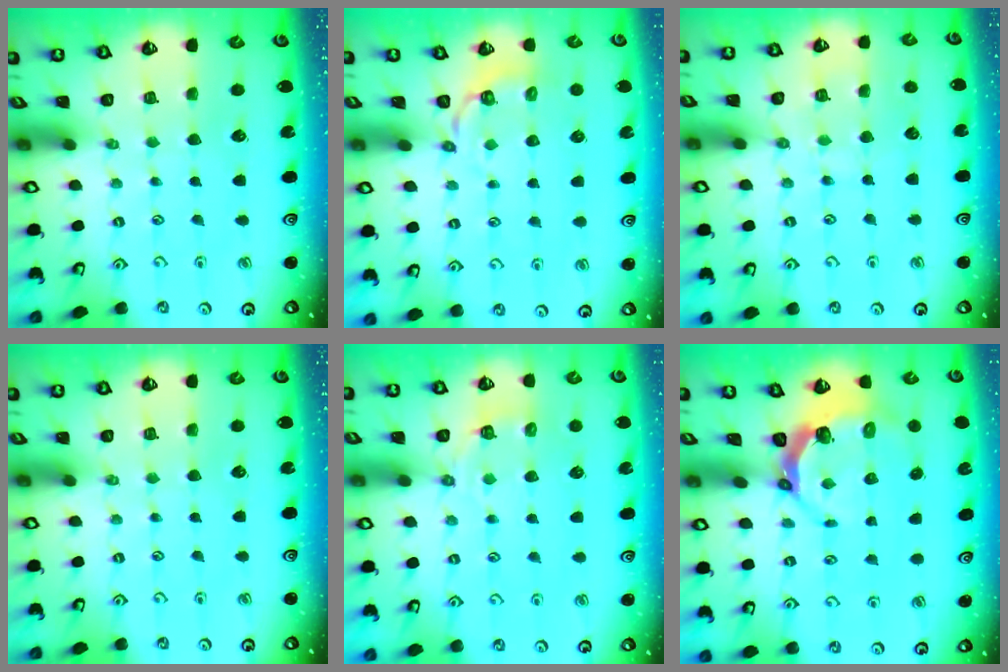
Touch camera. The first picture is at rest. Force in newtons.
{"total": 3.5, "press": 2.6, "slide": 2.4}
{"total": 6.7, "press": 6.6, "slide": 0.6}
{"total": 0.0}
{"total": 4.5, "press": 4.1, "slide": 2.0}
{"total": 4.8, "press": 3.6, "slide": 3.2}